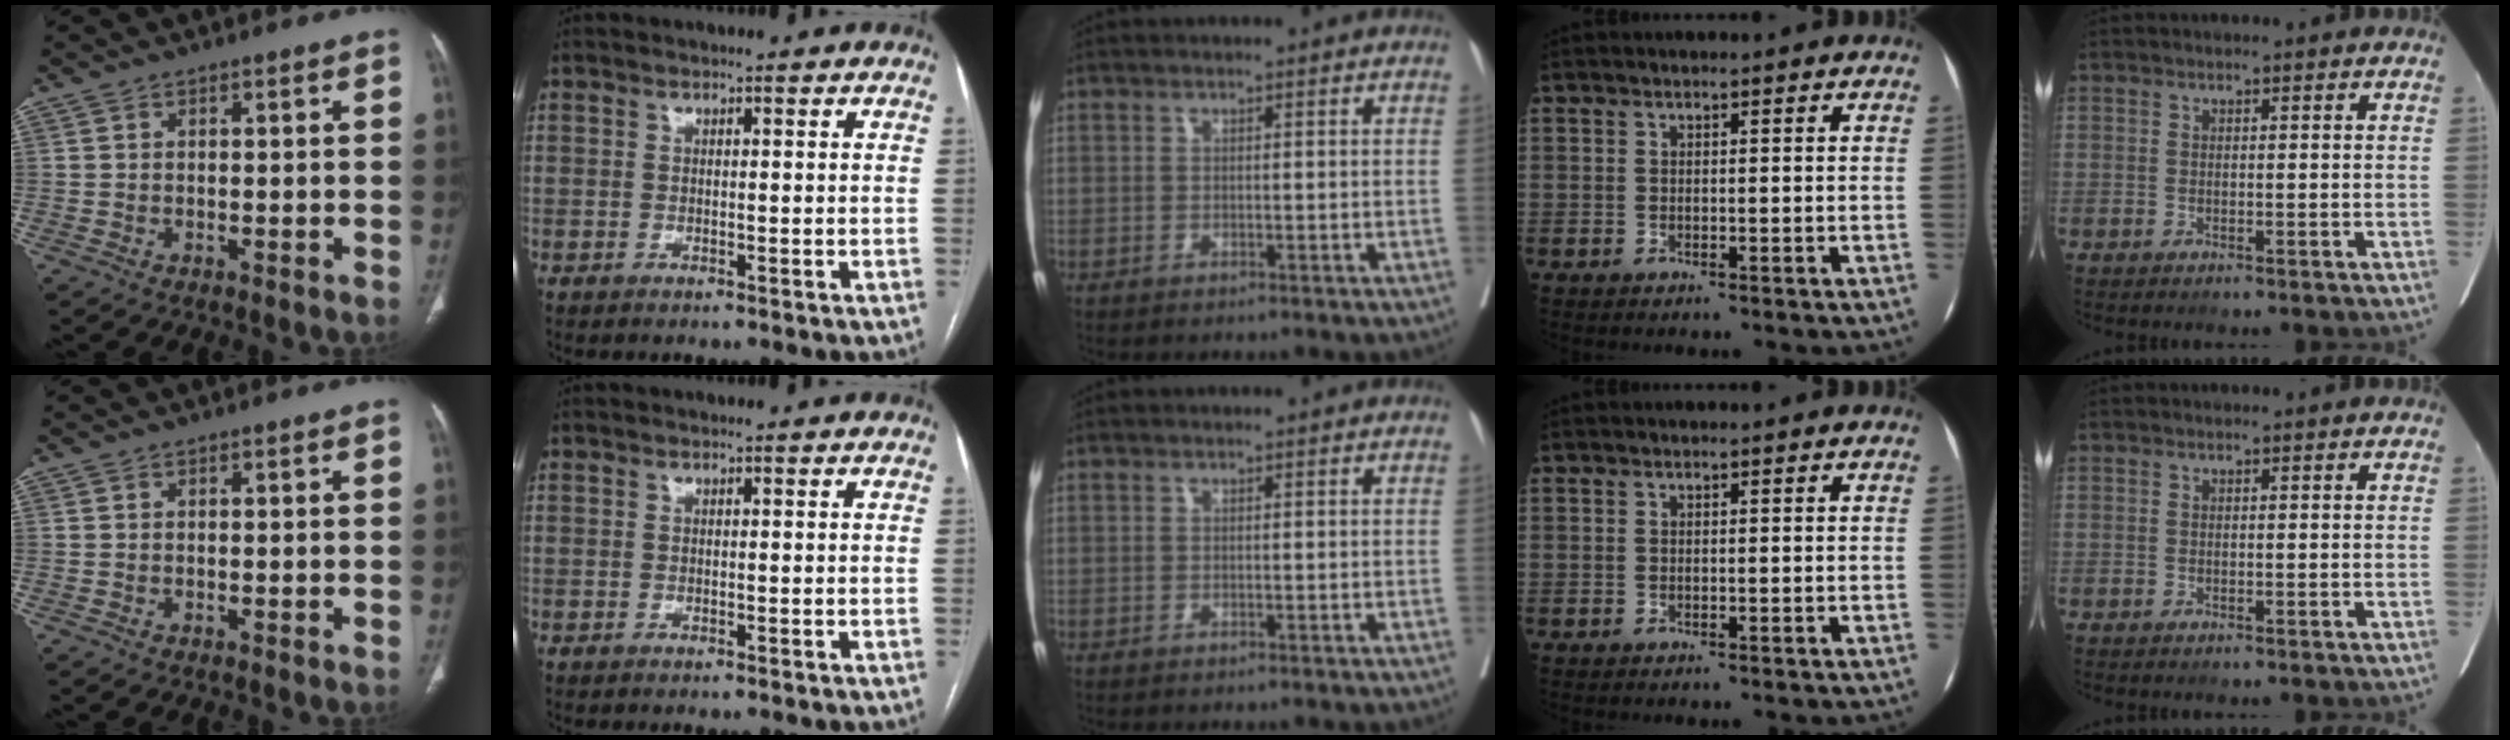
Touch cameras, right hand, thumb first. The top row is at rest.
{}